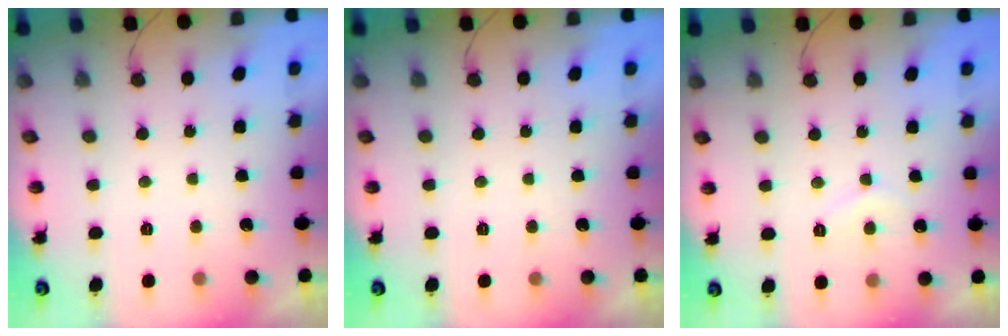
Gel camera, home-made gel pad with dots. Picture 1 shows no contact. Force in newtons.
{"total": 0.0}
{"total": 4.8, "press": 4.8, "slide": 0.5}